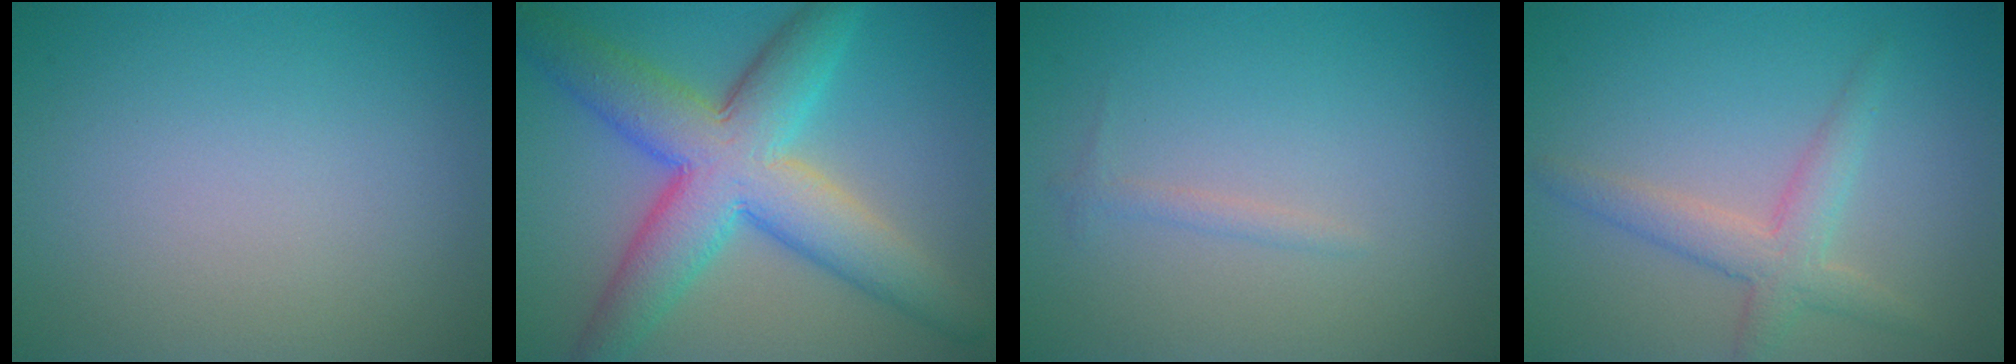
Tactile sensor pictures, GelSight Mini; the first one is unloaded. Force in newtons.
{"total": 9.8, "press": 9.8, "slide": 0.2}
{"total": 0.8, "press": 0.8, "slide": 0.0}
{"total": 3.1, "press": 3.1, "slide": 0.2}